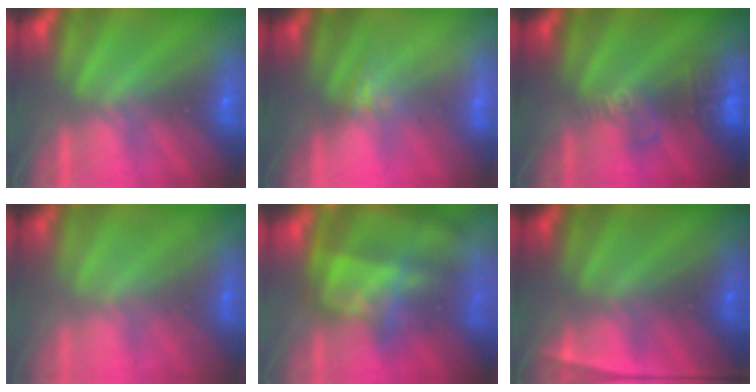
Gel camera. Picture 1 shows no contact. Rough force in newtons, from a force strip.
{"total": 1.8}
{"total": 2.7}
{"total": 1.8}
{"total": 7.8}
{"total": 2.8}